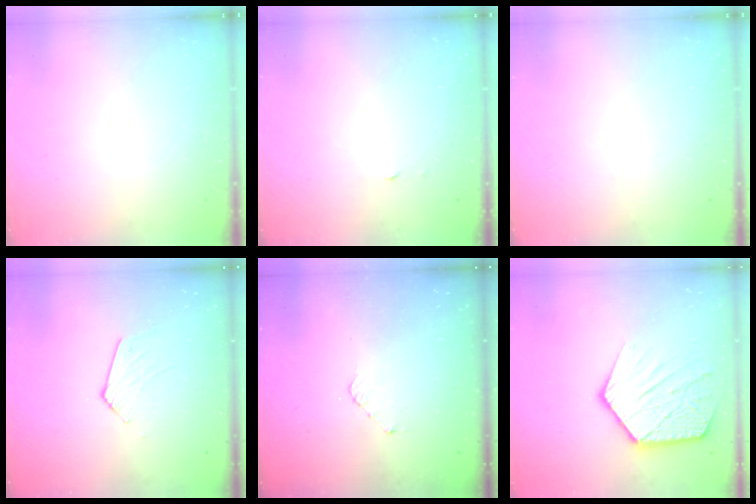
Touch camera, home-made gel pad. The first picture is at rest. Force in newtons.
{"total": 1.8, "press": 1.8, "slide": 0.1}
{"total": 0.0}
{"total": 4.0, "press": 4.0, "slide": 0.4}
{"total": 3.0, "press": 2.9, "slide": 0.2}
{"total": 16.2, "press": 16.1, "slide": 1.4}